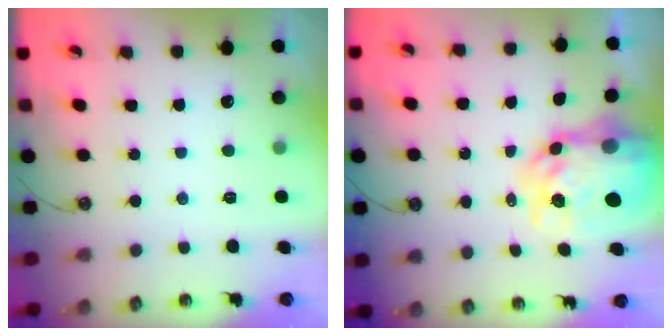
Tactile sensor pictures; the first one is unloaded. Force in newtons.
{"total": 11.8, "press": 11.7, "slide": 1.0}